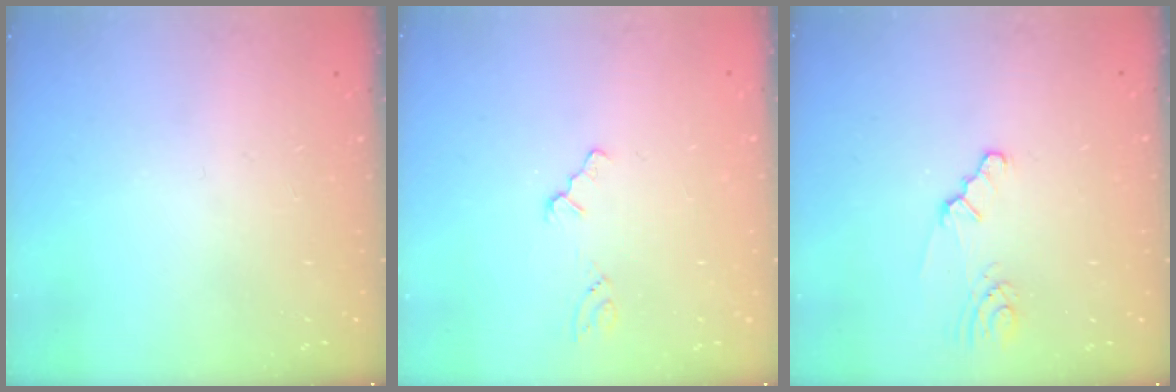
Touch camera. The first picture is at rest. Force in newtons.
{"total": 0.0}
{"total": 2.3, "press": 2.3, "slide": 0.4}